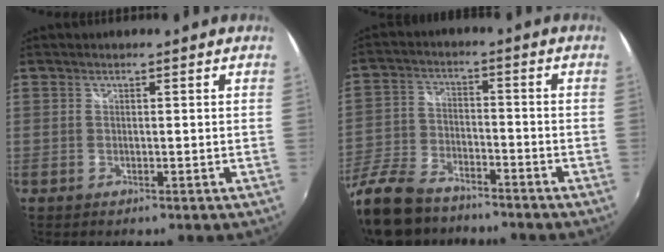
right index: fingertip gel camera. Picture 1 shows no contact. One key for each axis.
{"total": 18.4, "fx": -14.1, "fy": 7.8, "fz": 8.8, "tx": -0.219, "ty": -0.028, "tz": -0.263}